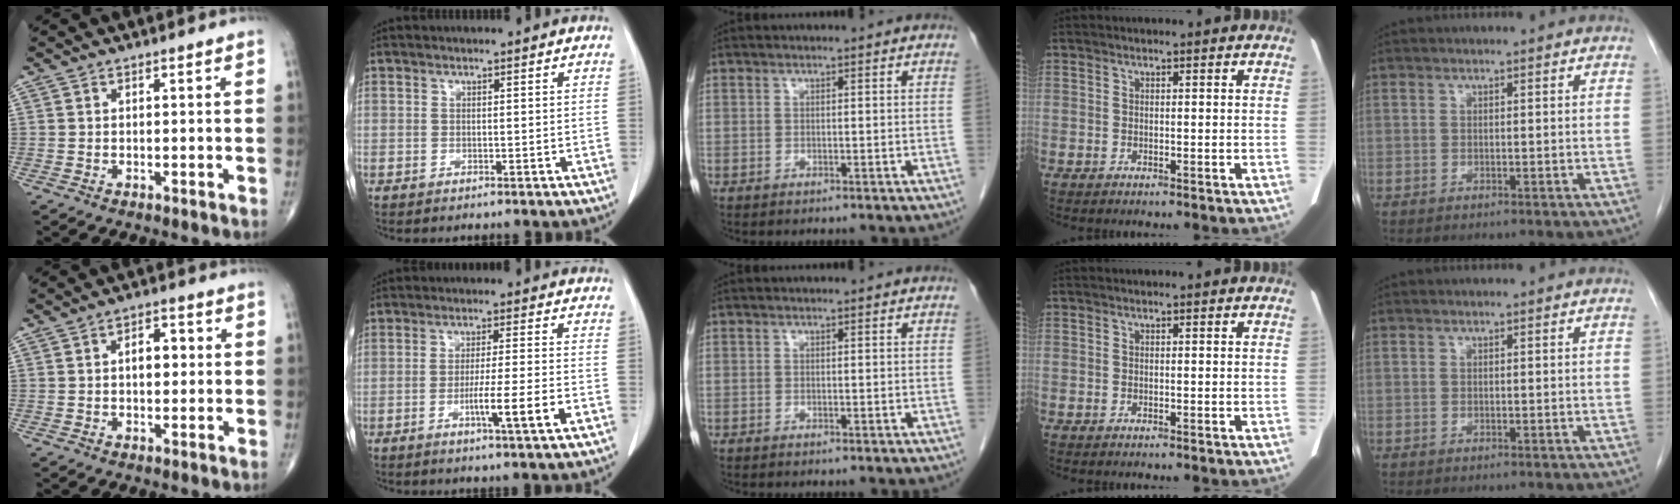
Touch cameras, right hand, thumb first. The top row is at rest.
{"thumb": {"total": 5.2, "force": [0.5, 3.0, 4.2], "torque": [-0.051, 0.012, 0.003]}, "index": {"total": 7.4, "force": [-2.7, -0.5, 6.9], "torque": [-0.109, -0.013, -0.045]}}